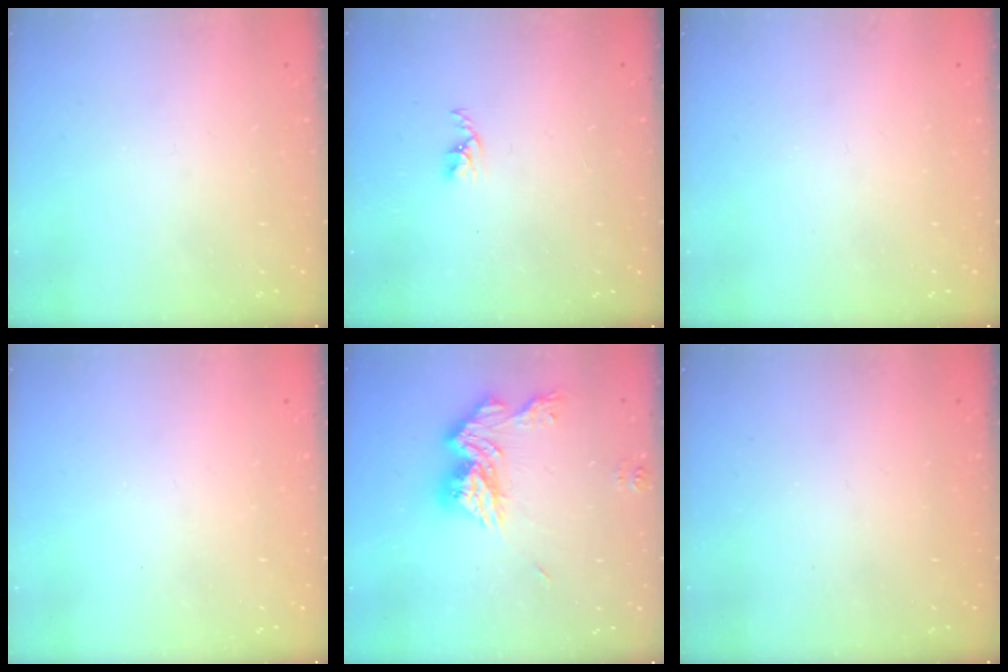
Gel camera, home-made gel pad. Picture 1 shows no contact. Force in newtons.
{"total": 2.5, "press": 2.5, "slide": 0.4}
{"total": 0.0}
{"total": 0.0}
{"total": 14.6, "press": 14.5, "slide": 1.3}
{"total": 0.0}